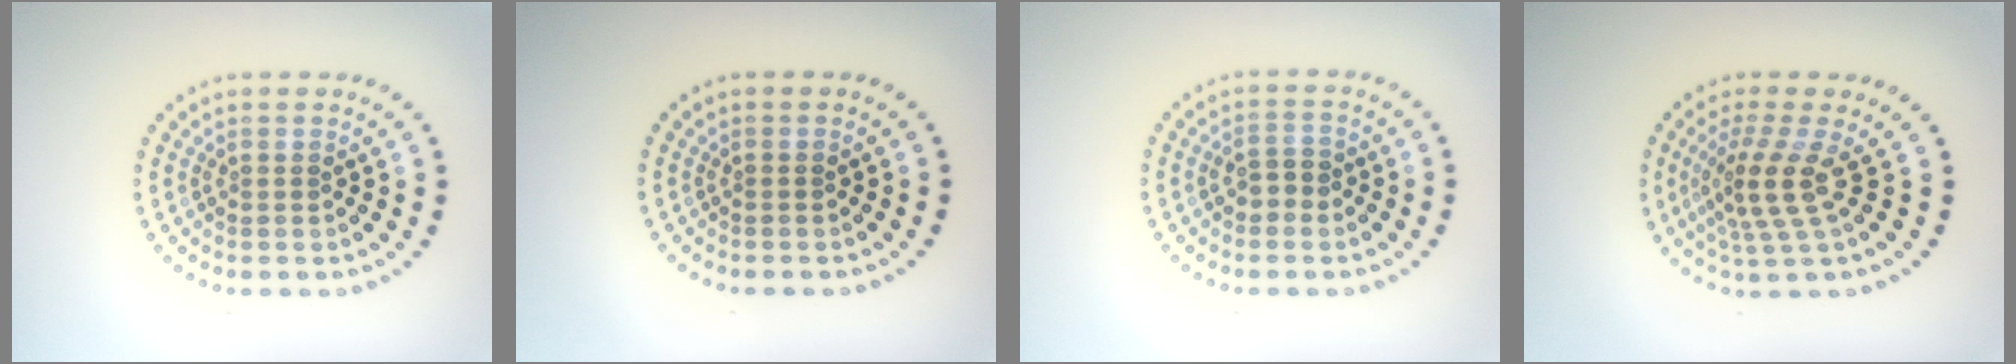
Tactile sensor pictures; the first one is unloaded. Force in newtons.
{"total": 0.0}
{"total": 2.0, "press": 1.9, "slide": 0.4}
{"total": 3.8, "press": 2.9, "slide": 2.6}